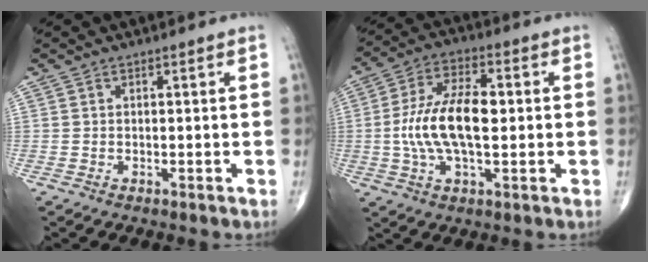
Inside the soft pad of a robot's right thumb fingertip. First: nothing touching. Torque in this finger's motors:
{"motor_torque": [0.23, 0.21, 0.88, -0.14, 0.37]}